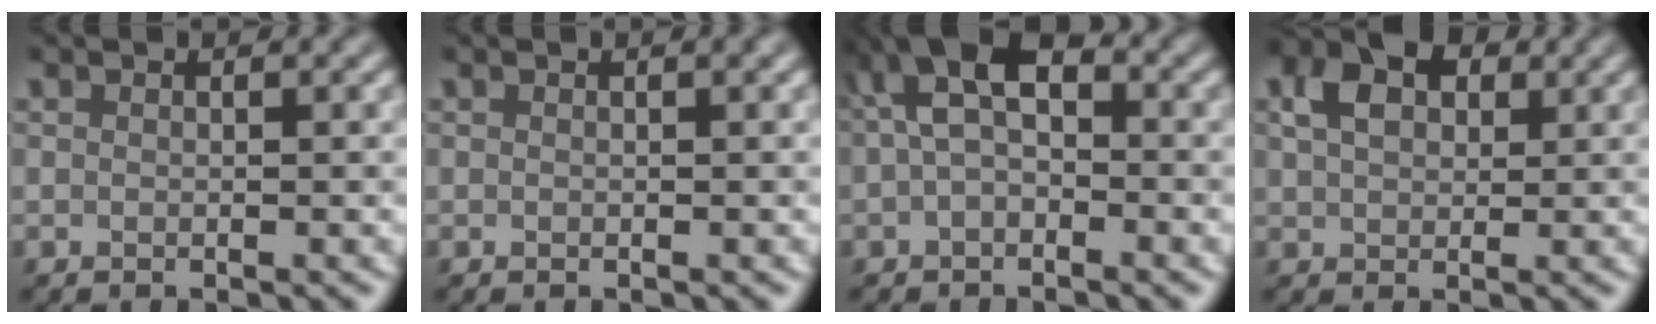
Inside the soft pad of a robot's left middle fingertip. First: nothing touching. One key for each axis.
{"total": 0.6, "fx": 0.1, "fy": 0.1, "fz": 0.6, "tx": -0.006, "ty": 0.005, "tz": 0.001}
{"total": 5.6, "fx": 0.3, "fy": 3.3, "fz": 4.5, "tx": -0.081, "ty": 0.023, "tz": -0.006}
{"total": 4.6, "fx": 1.7, "fy": 3.2, "fz": 2.8, "tx": -0.058, "ty": 0.011, "tz": 0.025}